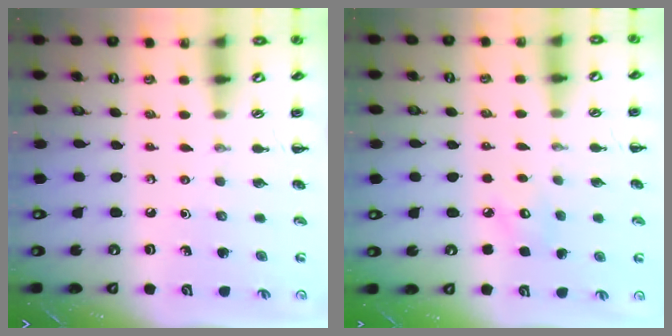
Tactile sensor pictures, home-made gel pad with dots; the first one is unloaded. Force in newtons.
{"total": 3.8, "press": 3.7, "slide": 0.9}